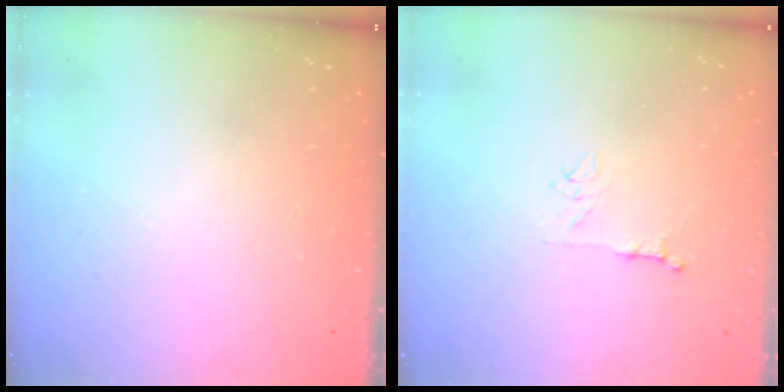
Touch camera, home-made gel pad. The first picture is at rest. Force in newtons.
{"total": 5.2, "press": 5.2, "slide": 0.4}